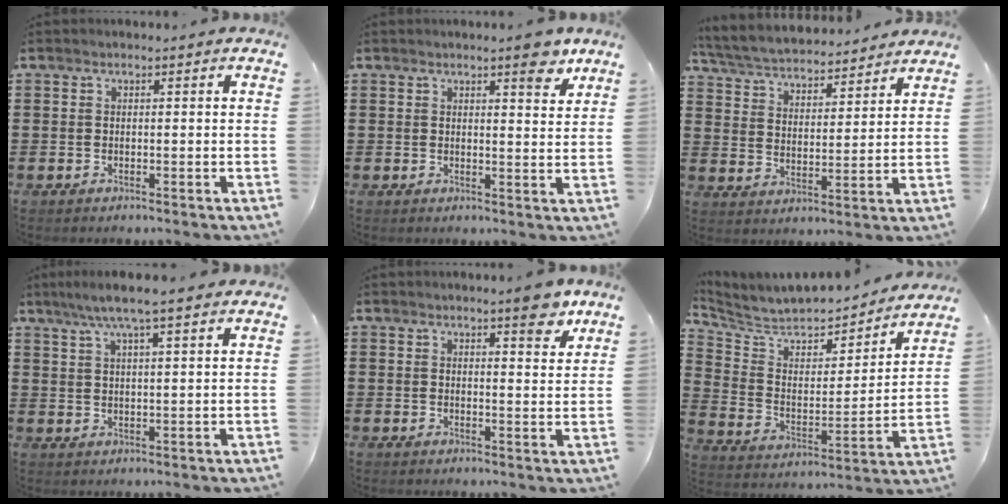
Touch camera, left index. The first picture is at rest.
{"total": 4.9, "force": [3.6, 1.0, 3.1], "torque": [-0.038, -0.013, 0.057]}
{"total": 4.4, "force": [4.4, 0.3, 0.8], "torque": [-0.039, -0.029, 0.071]}
{"total": 5.9, "force": [4.5, 0.1, 3.9], "torque": [-0.086, -0.003, 0.078]}
{"total": 5.3, "force": [4.1, 0.8, 3.3], "torque": [-0.043, -0.016, 0.066]}
{"total": 5.0, "force": [4.5, 2.0, 1.0], "torque": [-0.053, -0.043, 0.071]}